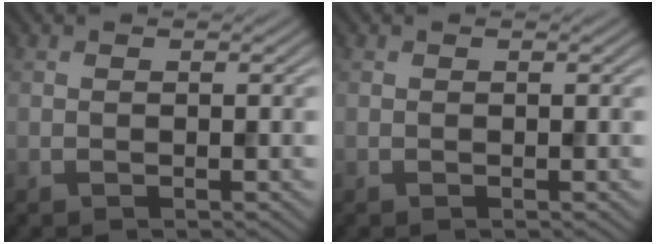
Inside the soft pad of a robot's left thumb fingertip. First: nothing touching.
{"total": 0.0}